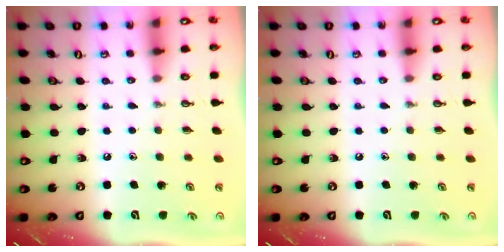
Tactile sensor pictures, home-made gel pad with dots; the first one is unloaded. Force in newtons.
{"total": 0.0}